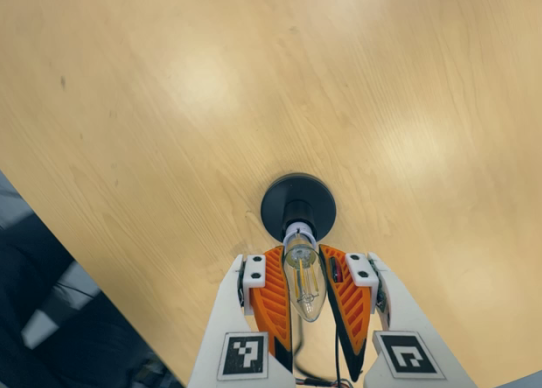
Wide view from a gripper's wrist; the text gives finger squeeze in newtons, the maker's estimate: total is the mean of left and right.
{"total": 18.0, "left": 17.2, "right": 18.9}